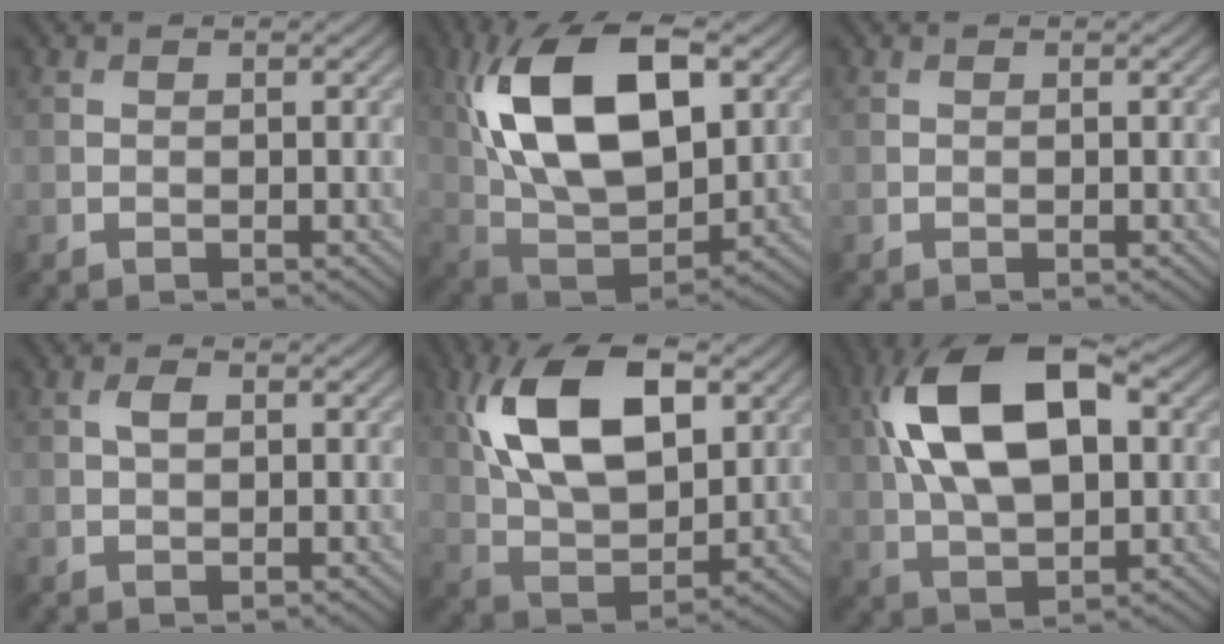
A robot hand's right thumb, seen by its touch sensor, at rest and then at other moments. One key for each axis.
{"total": 17.8, "fx": 5.0, "fy": 9.7, "fz": 14.1, "tx": -0.282, "ty": 0.022, "tz": 0.083}
{"total": 0.0}
{"total": 1.6, "fx": 0.4, "fy": 0.8, "fz": 1.3, "tx": -0.027, "ty": 0.003, "tz": 0.006}
{"total": 14.8, "fx": 5.0, "fy": 7.8, "fz": 11.5, "tx": -0.235, "ty": 0.009, "tz": 0.092}
{"total": 15.8, "fx": 3.6, "fy": 8.3, "fz": 12.9, "tx": -0.248, "ty": 0.027, "tz": 0.052}